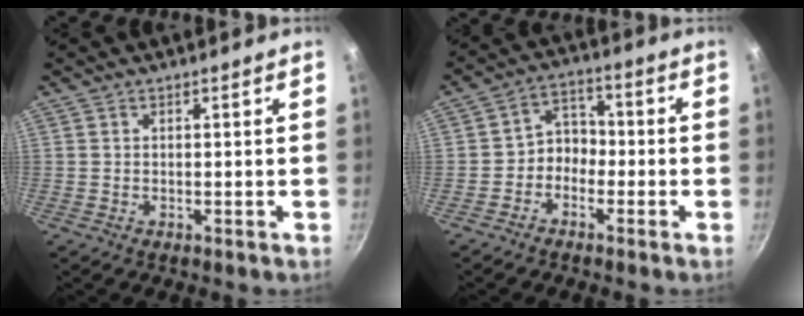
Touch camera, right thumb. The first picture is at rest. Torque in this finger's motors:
{"motor_torque": [-0.32, 0.46, 0.00, 0.39, 0.08]}